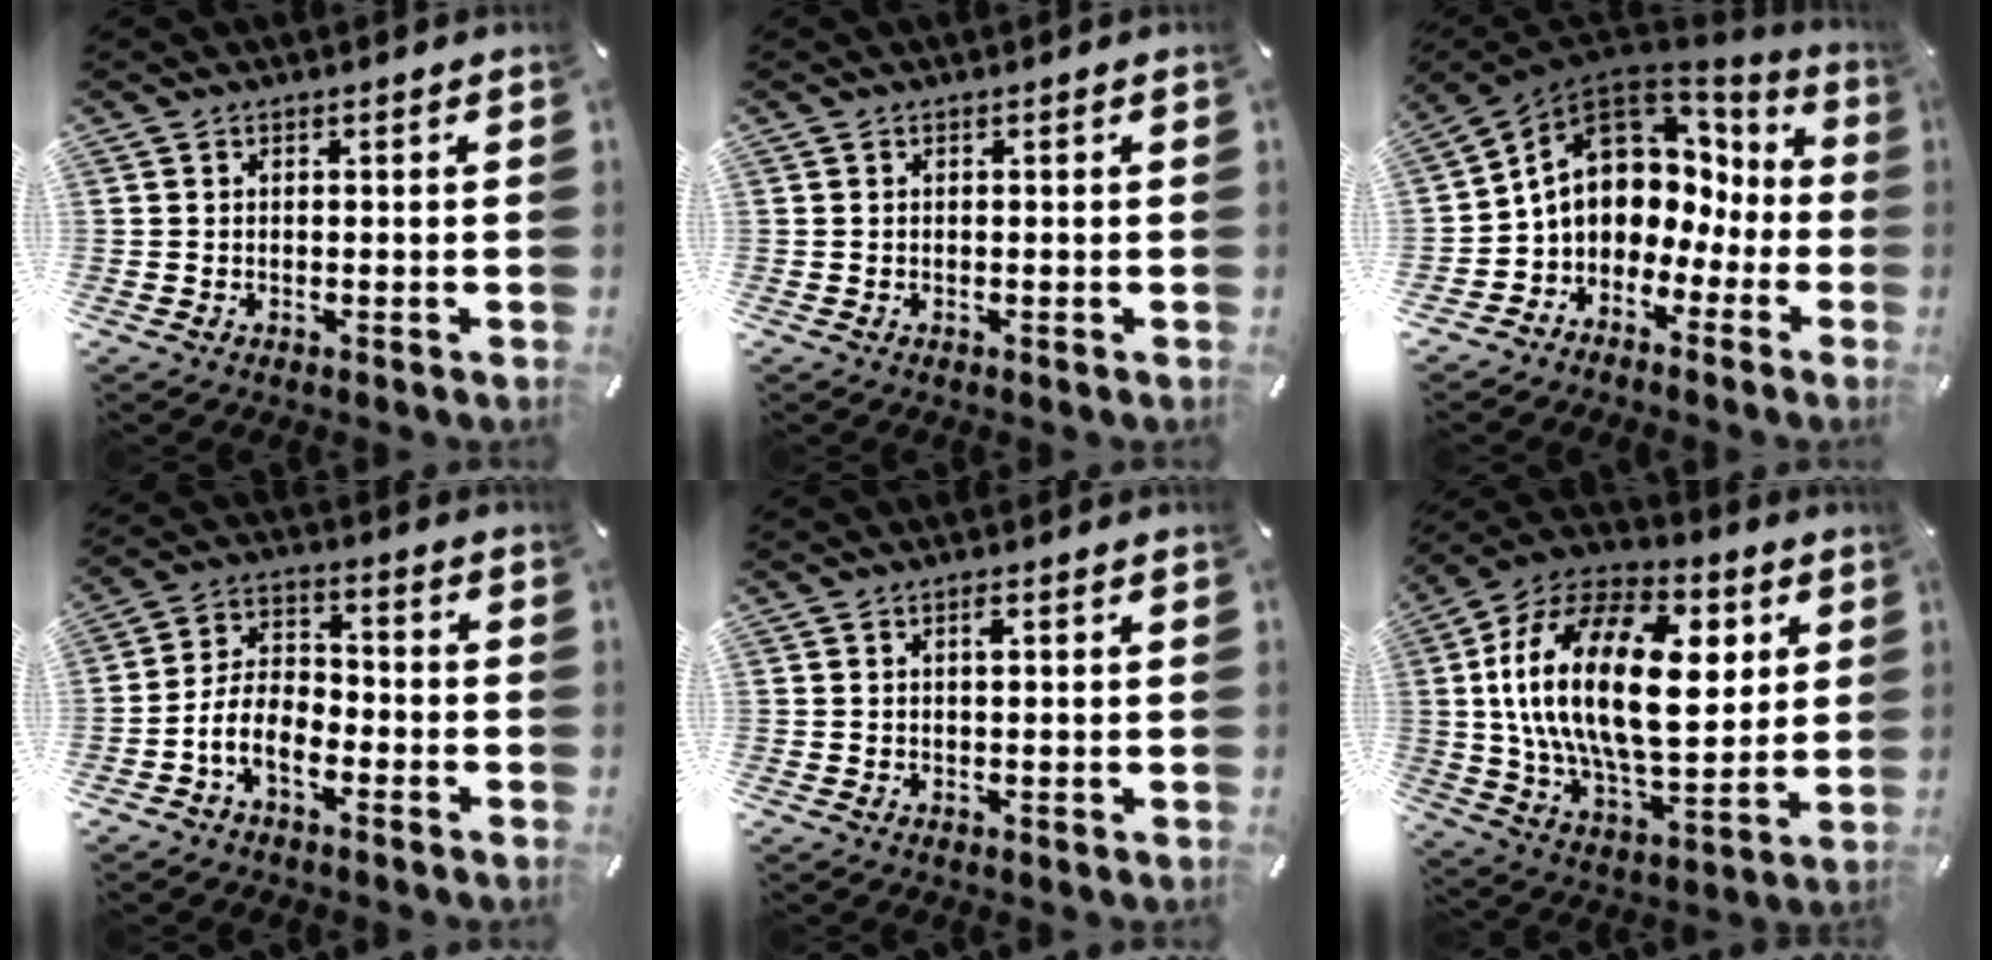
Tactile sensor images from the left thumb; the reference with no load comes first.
{"total": 0.0}
{"total": 11.6, "force": [1.8, 9.6, 6.2], "torque": [-0.109, -0.012, 0.033]}
{"total": 8.7, "force": [-4.9, 5.0, 5.2], "torque": [-0.114, 0.014, -0.093]}
{"total": 1.5, "force": [0.5, 0.5, 1.3], "torque": [-0.019, 0.000, 0.005]}
{"total": 27.9, "force": [4.7, 15.7, 22.5], "torque": [-0.439, -0.010, 0.073]}